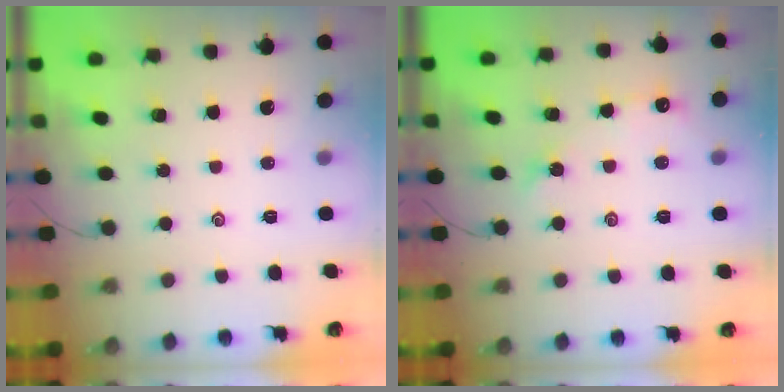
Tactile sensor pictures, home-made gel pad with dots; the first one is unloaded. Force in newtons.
{"total": 4.2, "press": 4.2, "slide": 0.5}